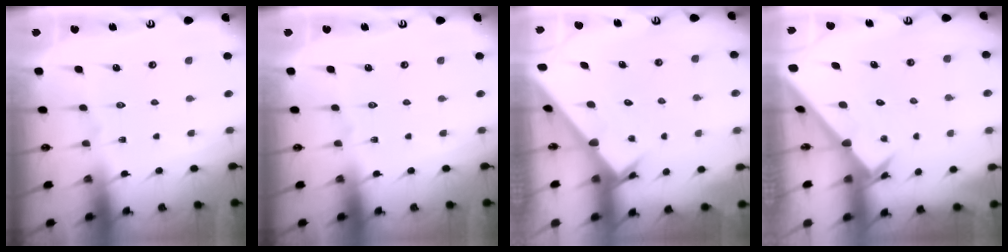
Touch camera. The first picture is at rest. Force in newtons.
{"total": 0.0}
{"total": 2.9, "press": 2.9, "slide": 0.1}
{"total": 2.5, "press": 2.5, "slide": 0.2}